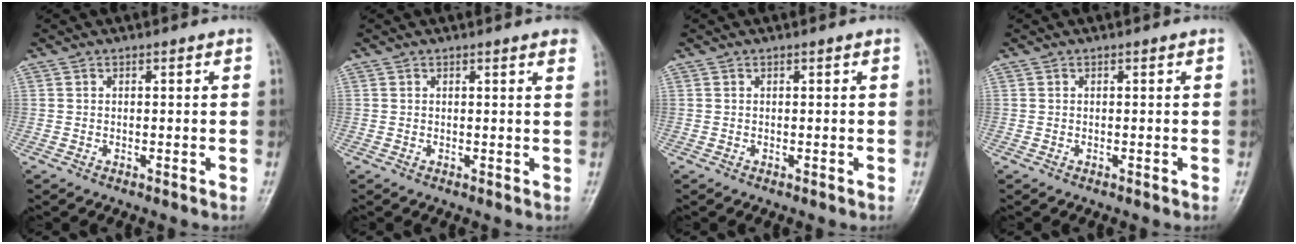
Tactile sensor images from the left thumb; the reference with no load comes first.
{"total": 7.5, "force": [5.3, 0.2, 5.3], "torque": [-0.051, -0.018, 0.045]}
{"total": 0.0}
{"total": 0.0}